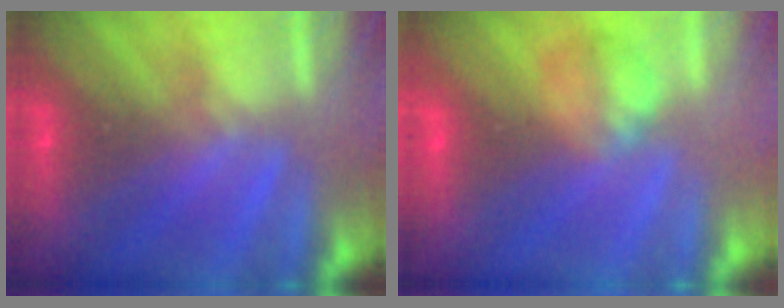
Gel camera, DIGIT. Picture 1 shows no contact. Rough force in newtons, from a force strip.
{"total": 3.5}